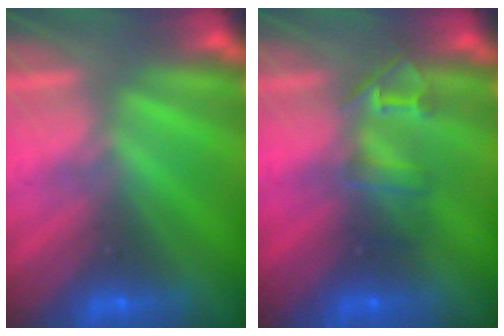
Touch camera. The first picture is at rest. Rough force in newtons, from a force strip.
{"total": 2.4}